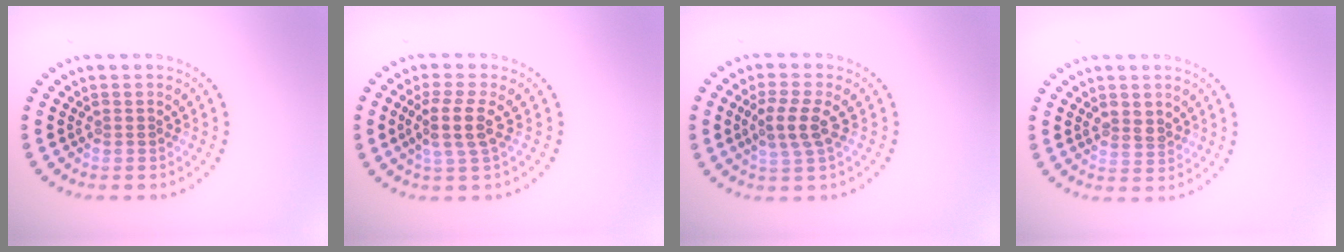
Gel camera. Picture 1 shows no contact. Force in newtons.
{"total": 2.9, "press": 2.3, "slide": 1.7}
{"total": 2.9, "press": 2.7, "slide": 1.2}
{"total": 1.6, "press": 1.5, "slide": 0.5}